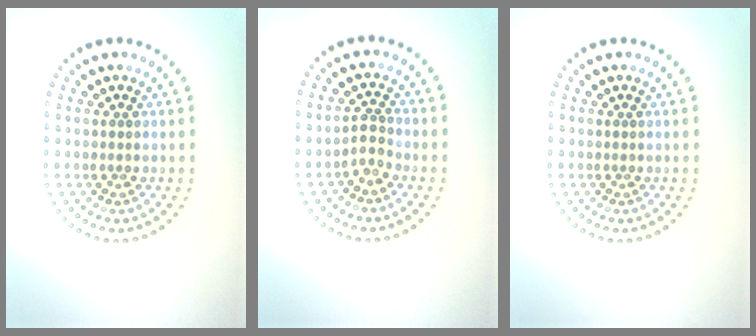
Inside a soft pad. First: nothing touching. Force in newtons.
{"total": 1.6, "press": 1.2, "slide": 1.0}
{"total": 0.0}